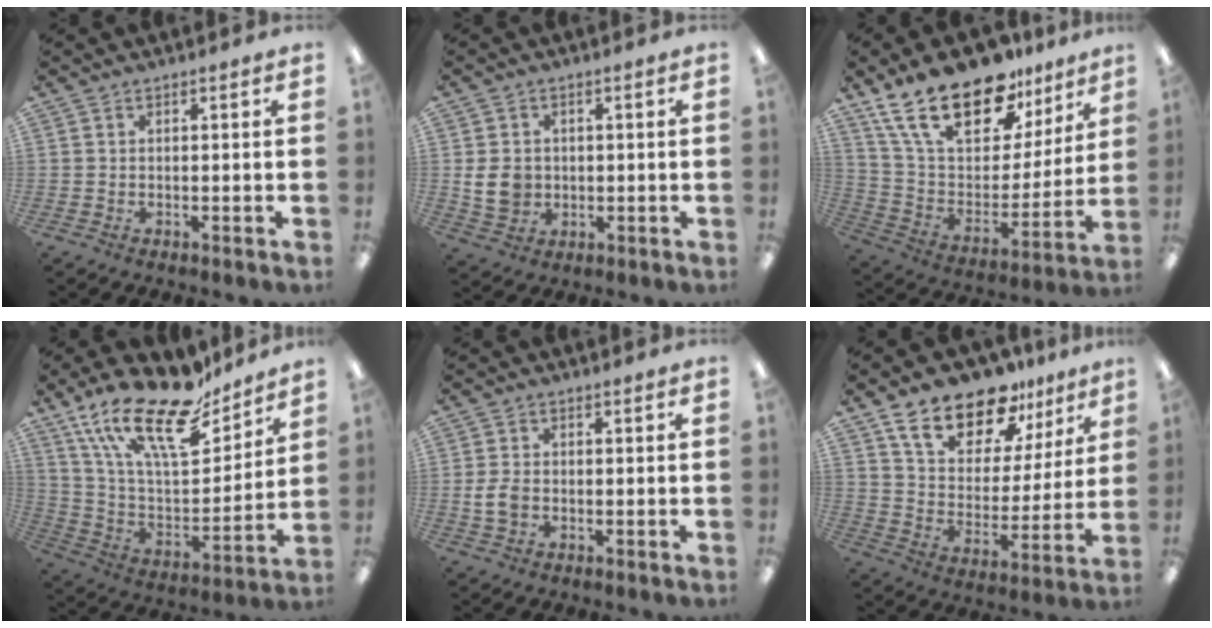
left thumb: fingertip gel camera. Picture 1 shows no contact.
{"total": 7.1, "force": [-0.1, 6.1, 3.6], "torque": [-0.075, 0.004, -0.001]}
{"total": 24.0, "force": [16.2, 11.2, 13.6], "torque": [-0.255, -0.097, 0.292]}
{"total": 24.1, "force": [16.5, 9.5, 14.8], "torque": [-0.269, -0.096, 0.289]}
{"total": 4.6, "force": [-0.8, 3.3, 3.1], "torque": [-0.067, 0.004, -0.016]}
{"total": 16.5, "force": [12.5, 7.9, 7.2], "torque": [-0.129, -0.080, 0.224]}